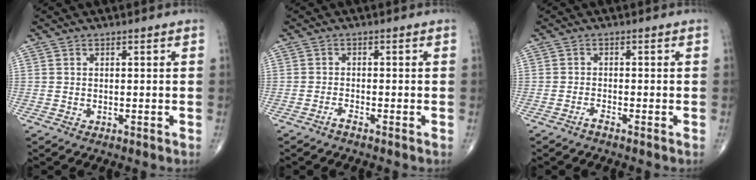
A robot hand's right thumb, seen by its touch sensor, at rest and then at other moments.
{"total": 1.0, "force": [-0.9, 0.0, 0.4], "torque": [-0.014, 0.005, -0.020]}
{"total": 0.9, "force": [-0.9, 0.0, 0.3], "torque": [-0.013, 0.004, -0.019]}